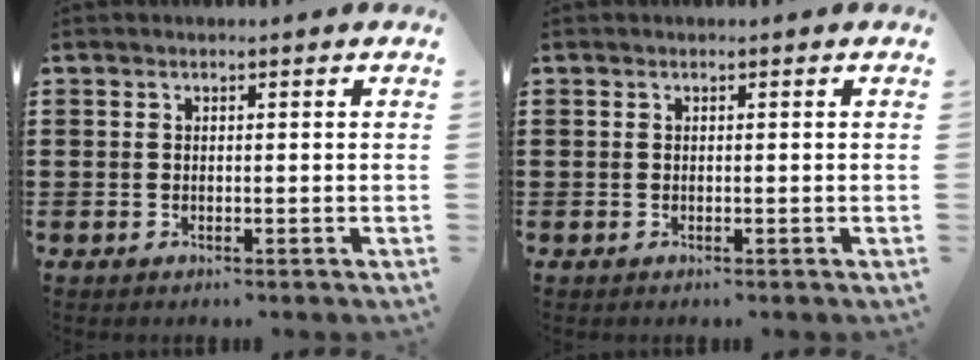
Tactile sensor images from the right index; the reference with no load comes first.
{"total": 0.0}